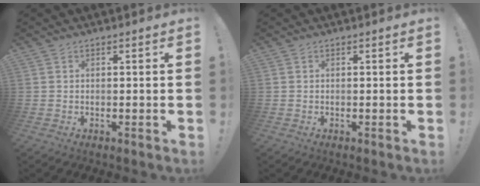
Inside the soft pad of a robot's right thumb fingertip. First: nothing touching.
{"total": 0.0}